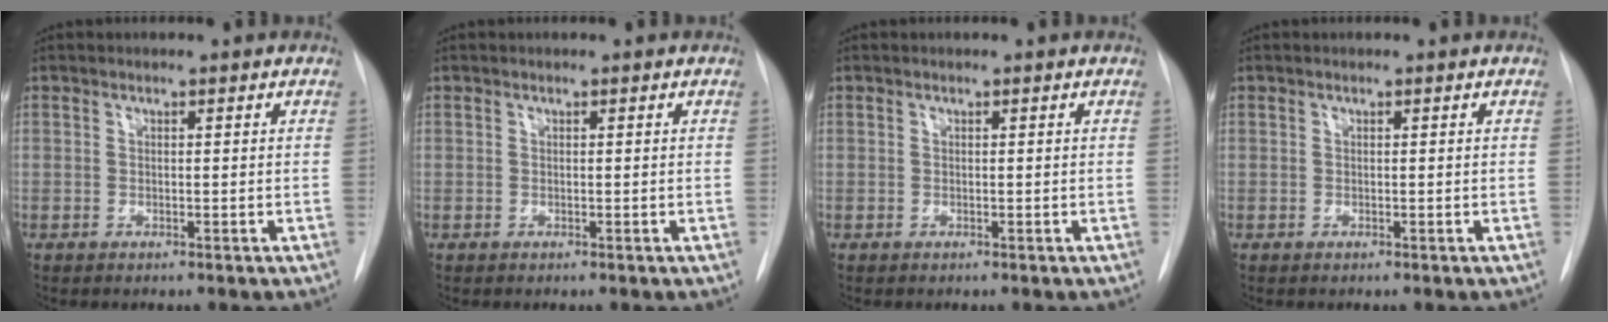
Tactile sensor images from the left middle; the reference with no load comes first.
{"total": 0.0}
{"total": 0.0}
{"total": 0.0}